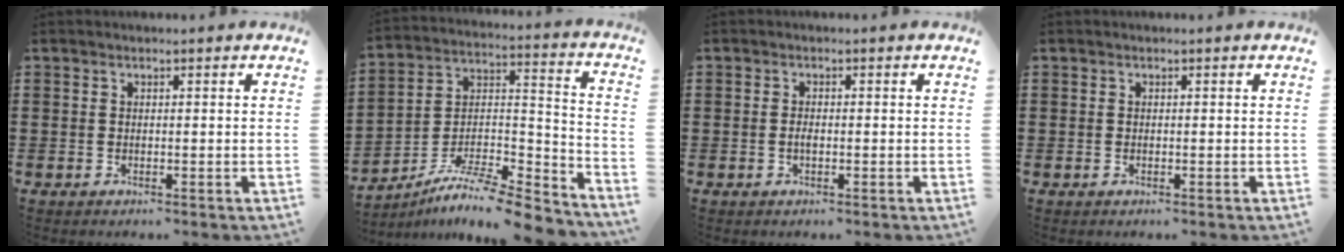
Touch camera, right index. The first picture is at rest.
{"total": 8.7, "force": [-7.7, 1.4, 3.7], "torque": [-0.060, 0.012, -0.152]}
{"total": 1.2, "force": [-0.3, 0.4, 1.1], "torque": [-0.021, -0.002, -0.005]}
{"total": 0.0}